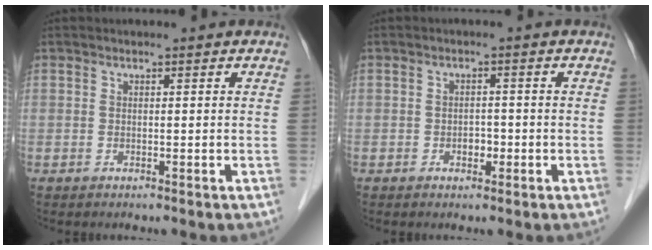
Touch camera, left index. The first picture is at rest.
{"total": 1.7, "force": [-0.7, 1.2, 1.1], "torque": [-0.015, 0.005, -0.009]}